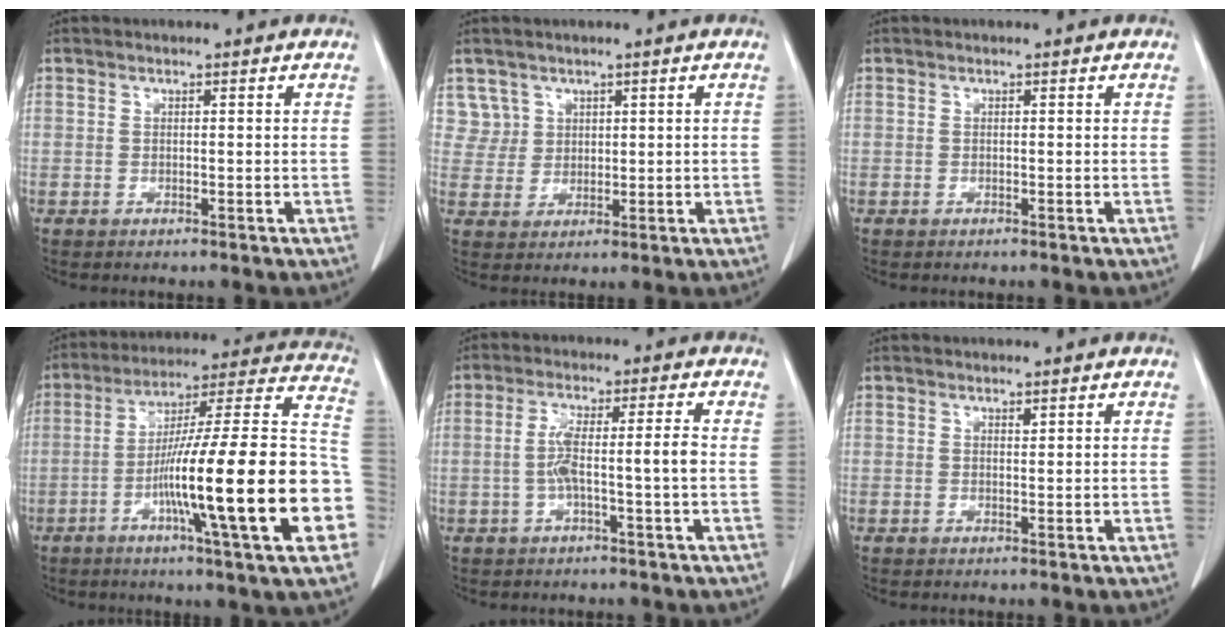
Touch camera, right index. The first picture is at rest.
{"total": 3.9, "force": [2.2, 3.2, -0.5], "torque": [0.025, 0.007, 0.041]}
{"total": 0.0}
{"total": 27.1, "force": [-7.1, 1.0, 26.1], "torque": [-0.321, 0.001, -0.121]}
{"total": 5.8, "force": [-1.0, -0.1, 5.7], "torque": [-0.111, 0.017, -0.015]}
{"total": 0.5, "force": [0.4, 0.1, 0.2], "torque": [-0.007, -0.005, 0.007]}